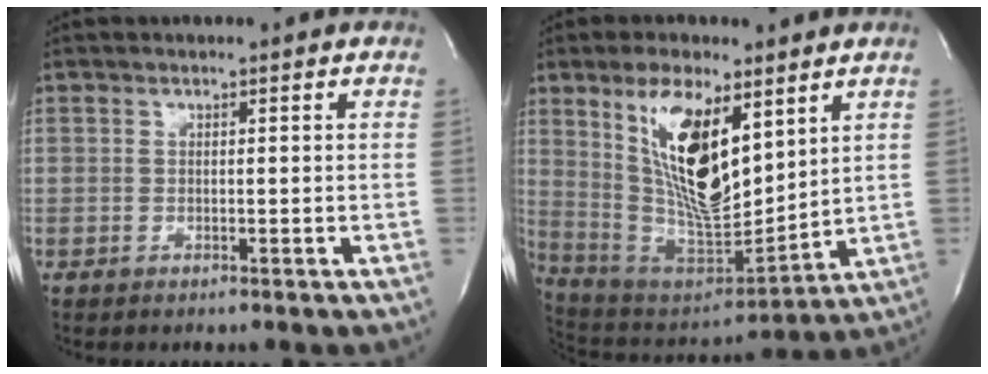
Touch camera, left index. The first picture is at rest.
{"total": 16.0, "force": [6.7, 5.2, 13.6], "torque": [-0.258, -0.003, 0.131]}